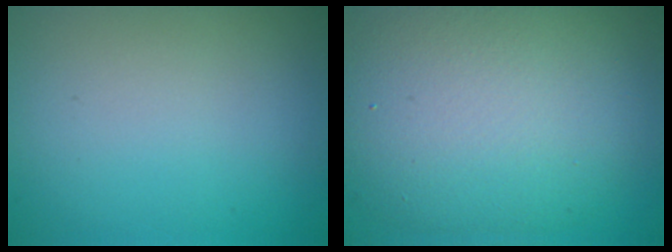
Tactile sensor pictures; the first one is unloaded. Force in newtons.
{"total": 10.7, "press": 10.6, "slide": 0.6}